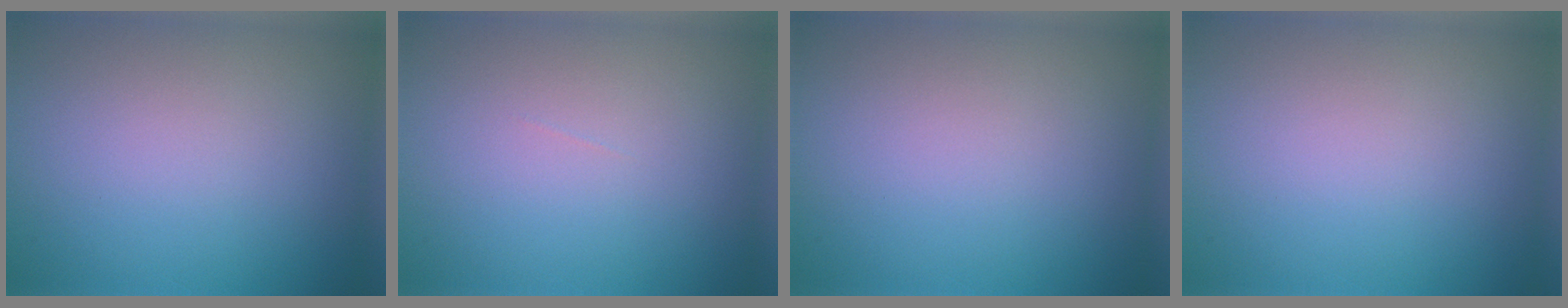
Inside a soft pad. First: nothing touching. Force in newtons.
{"total": 0.0}
{"total": 0.0}
{"total": 0.0}